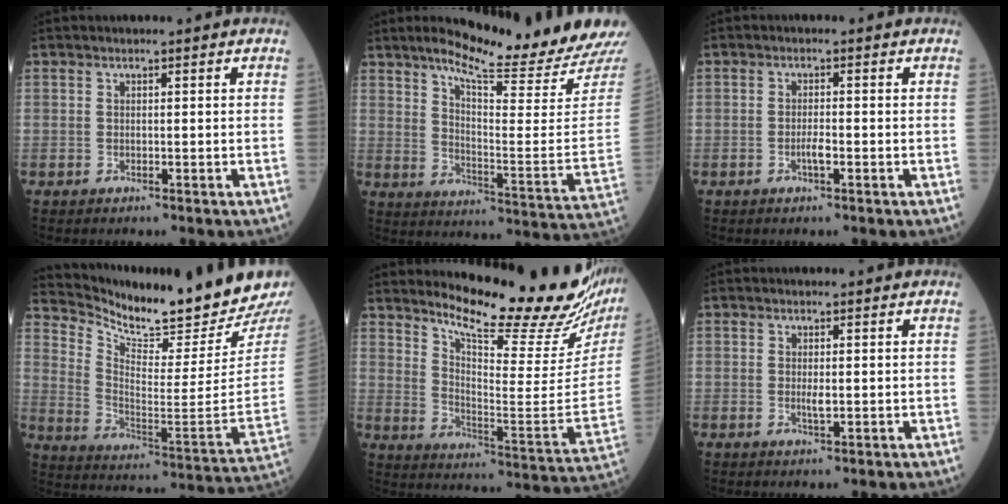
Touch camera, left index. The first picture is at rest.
{"total": 17.2, "force": [15.7, -1.5, 7.0], "torque": [-0.112, -0.098, 0.210]}
{"total": 1.8, "force": [-1.1, 0.3, 1.5], "torque": [-0.030, -0.004, -0.020]}
{"total": 18.9, "force": [17.9, -0.1, 5.9], "torque": [-0.127, -0.114, 0.266]}
{"total": 23.1, "force": [20.5, 1.5, 10.6], "torque": [-0.171, -0.111, 0.271]}
{"total": 1.4, "force": [-0.4, 0.4, 1.3], "torque": [-0.029, -0.008, -0.006]}